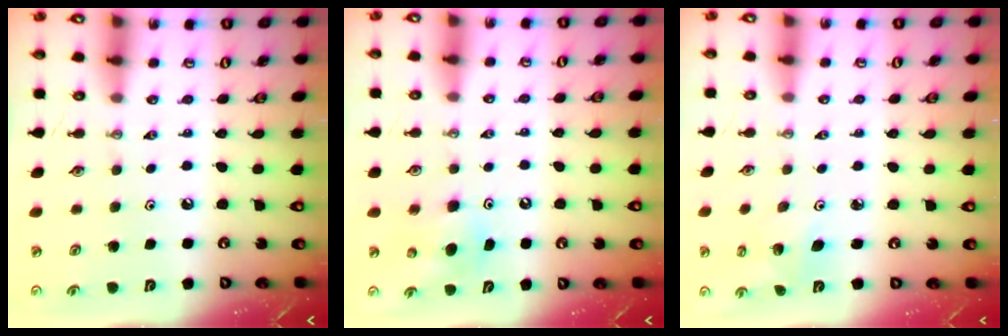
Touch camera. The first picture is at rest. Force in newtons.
{"total": 6.3, "press": 6.2, "slide": 1.2}
{"total": 3.2, "press": 3.2, "slide": 0.1}